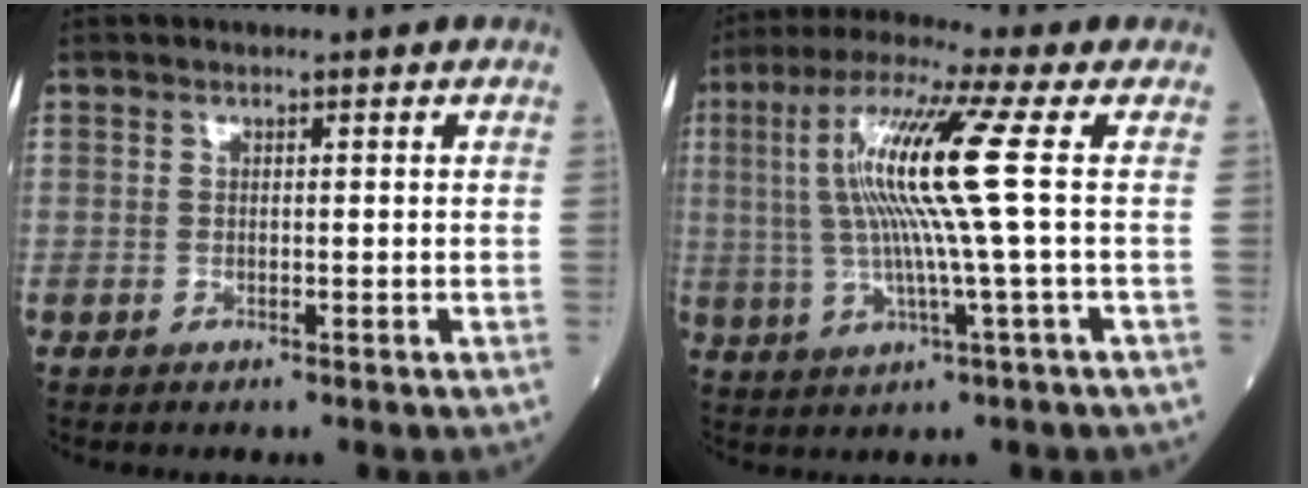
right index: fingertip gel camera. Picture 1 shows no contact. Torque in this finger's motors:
{"motor_torque": [1.88, 0.26, 1.06, 0.21]}